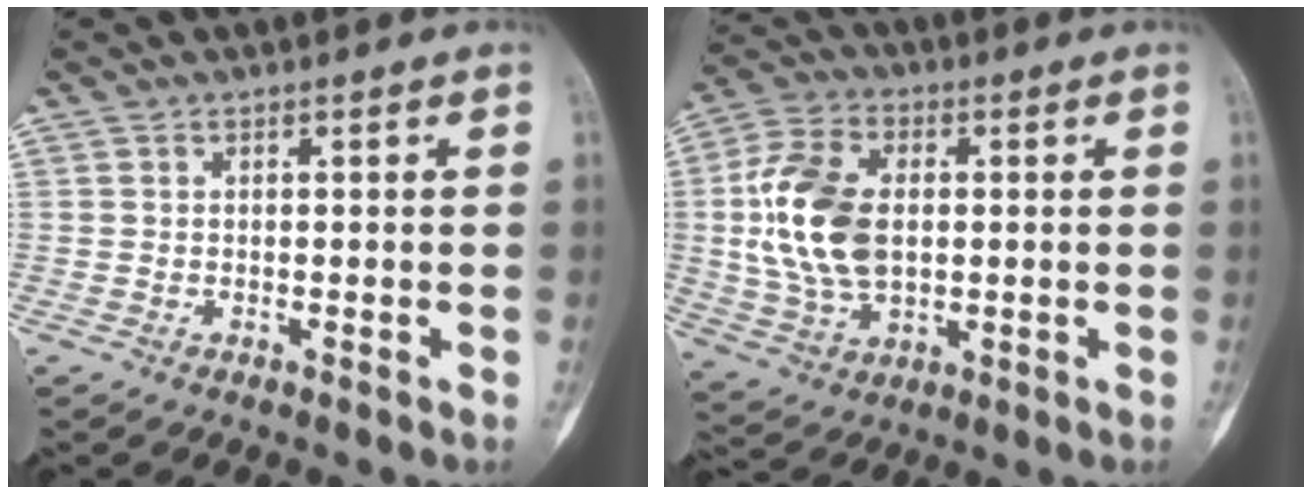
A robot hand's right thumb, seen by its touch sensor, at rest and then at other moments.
{"total": 15.6, "force": [1.1, 10.0, 12.0], "torque": [-0.224, 0.007, 0.024]}